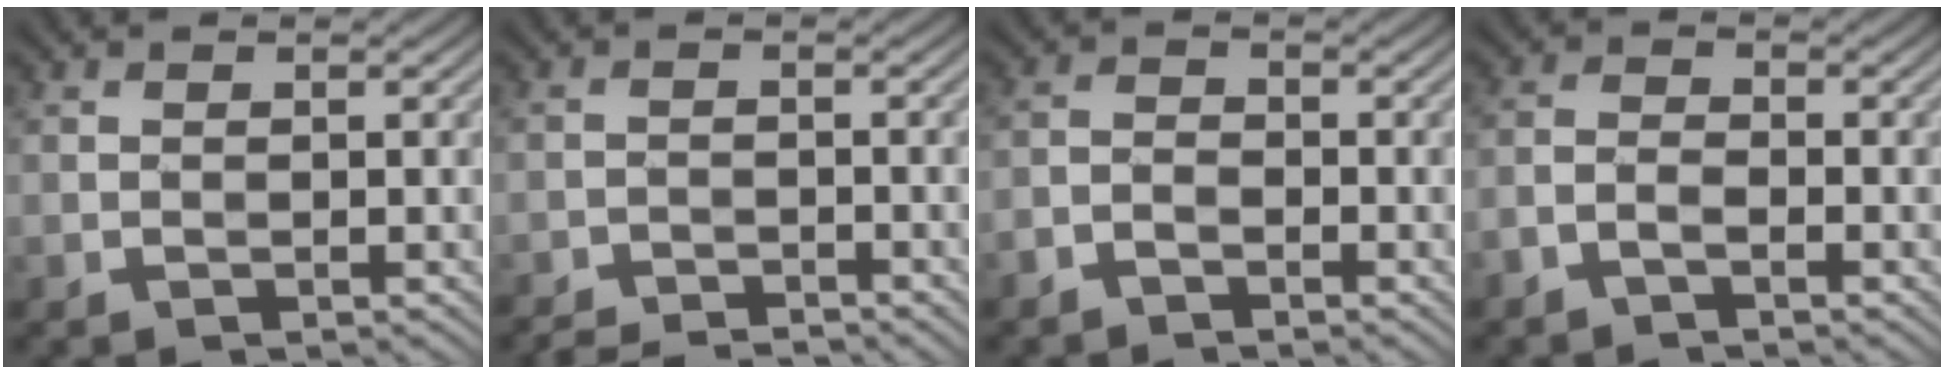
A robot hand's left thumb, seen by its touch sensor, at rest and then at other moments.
{"total": 3.3, "force": [-3.2, 0.3, 0.8], "torque": [-0.019, -0.002, -0.064]}
{"total": 2.1, "force": [-1.8, 0.7, 0.8], "torque": [-0.017, 0.002, -0.043]}
{"total": 2.3, "force": [-1.9, 0.6, 1.2], "torque": [-0.026, 0.001, -0.046]}